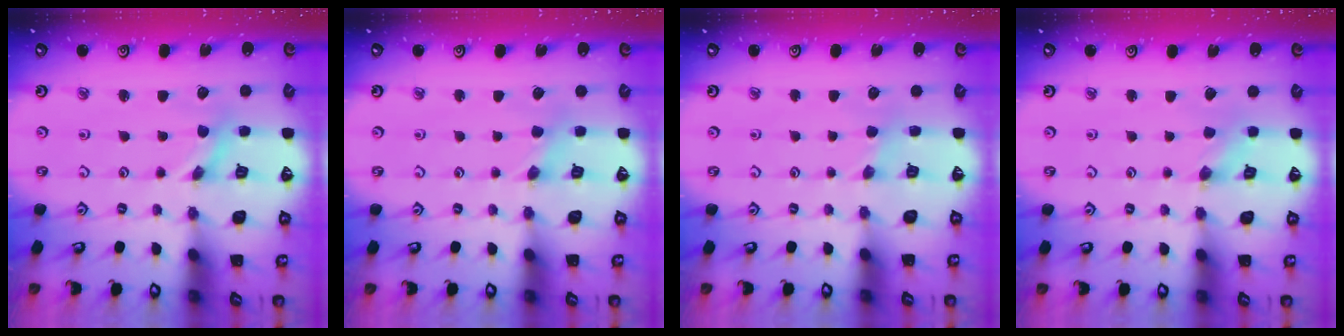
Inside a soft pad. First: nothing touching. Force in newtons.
{"total": 2.8, "press": 2.8, "slide": 0.4}
{"total": 2.5, "press": 2.4, "slide": 0.4}
{"total": 0.9, "press": 0.9, "slide": 0.2}